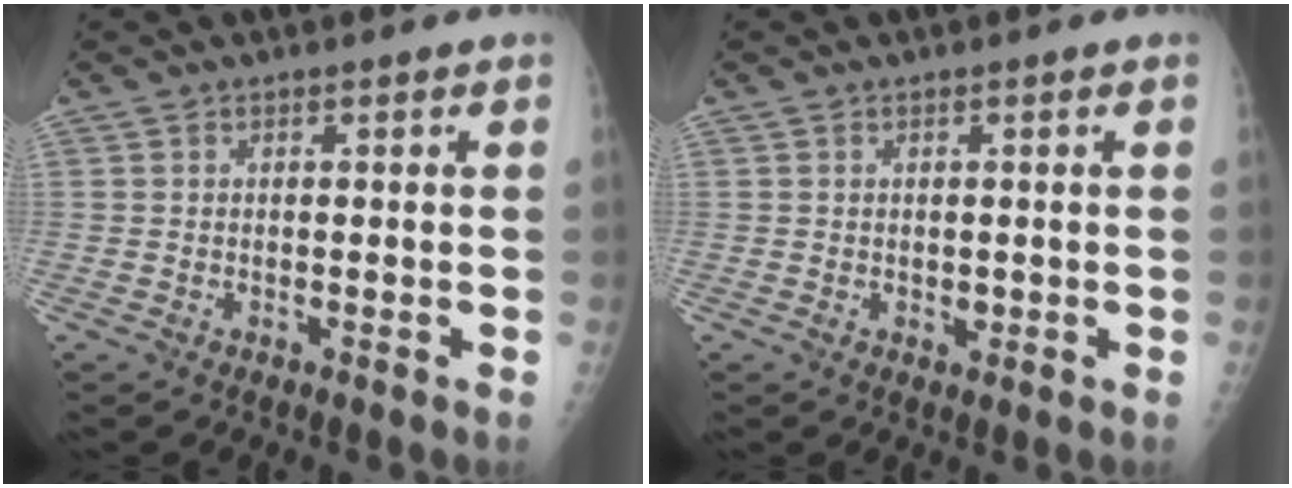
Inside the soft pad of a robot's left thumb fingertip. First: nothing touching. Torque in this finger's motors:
{"motor_torque": [-0.11, -0.04, 0.04, 0.02, 0.01]}